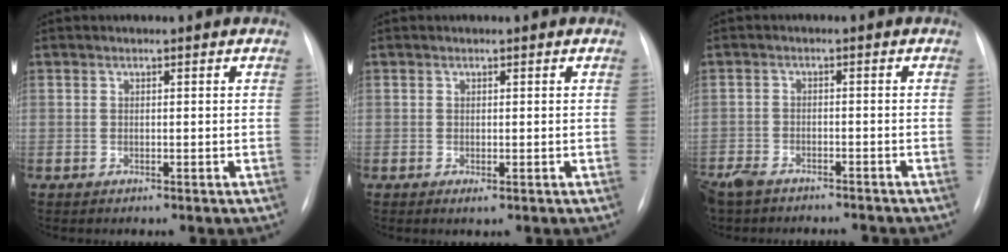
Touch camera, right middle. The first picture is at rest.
{"total": 0.6, "force": [-0.1, 0.2, 0.5], "torque": [-0.007, -0.002, 0.001]}
{"total": 9.5, "force": [-8.2, 3.2, 3.6], "torque": [-0.076, -0.005, -0.124]}